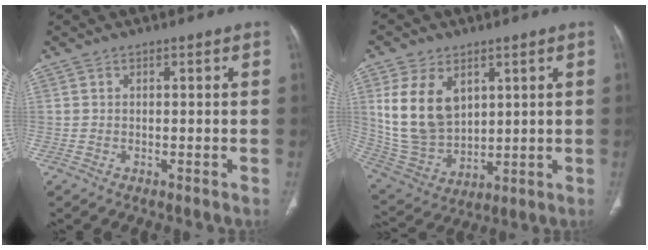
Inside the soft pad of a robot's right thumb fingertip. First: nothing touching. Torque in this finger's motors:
{"motor_torque": [-0.22, 0.67, 0.56, 0.10, 0.19]}